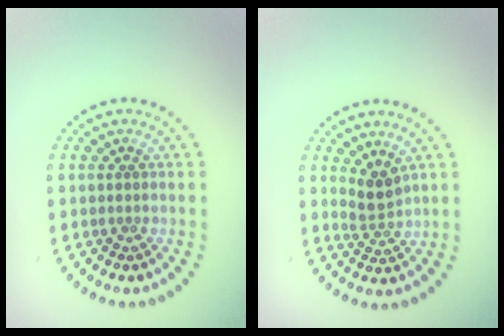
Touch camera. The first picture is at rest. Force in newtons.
{"total": 2.1, "press": 1.6, "slide": 1.4}